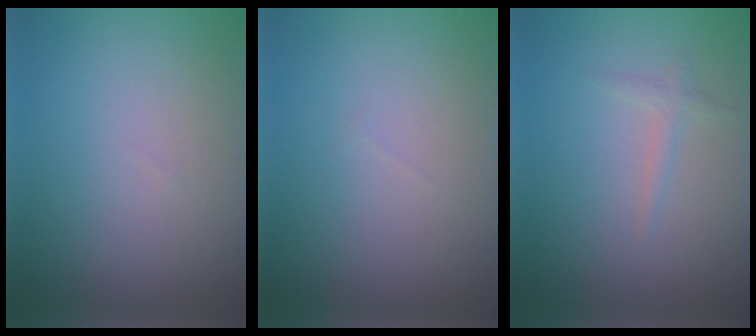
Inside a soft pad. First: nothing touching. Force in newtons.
{"total": 0.0}
{"total": 1.0, "press": 1.0, "slide": 0.0}